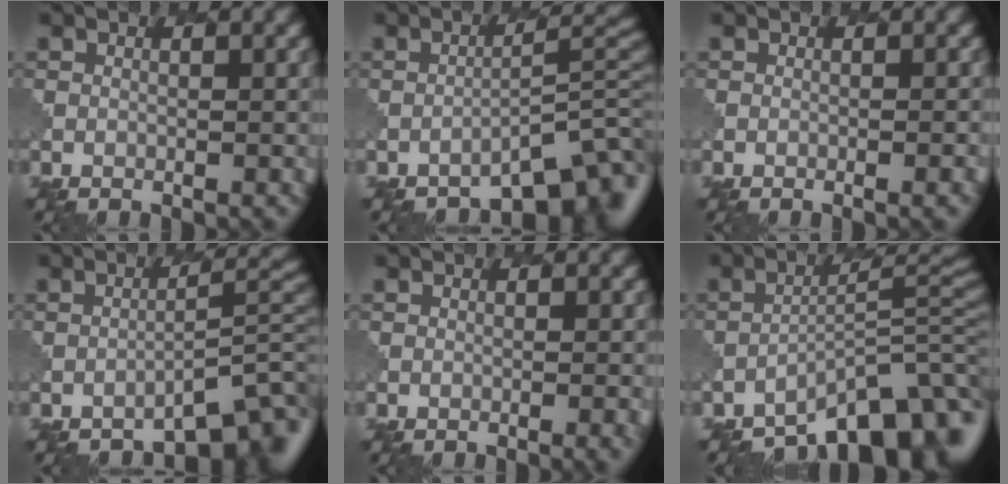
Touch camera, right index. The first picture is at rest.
{"total": 5.6, "force": [-4.5, 1.3, 3.0], "torque": [-0.031, 0.010, -0.070]}
{"total": 2.2, "force": [-0.6, 0.9, 1.9], "torque": [-0.006, 0.010, -0.013]}
{"total": 4.8, "force": [-4.0, 0.9, 2.5], "torque": [-0.027, 0.013, -0.060]}
{"total": 2.0, "force": [-0.8, 0.8, 1.7], "torque": [-0.006, 0.008, -0.011]}
{"total": 10.2, "force": [-8.2, 2.7, 5.5], "torque": [-0.066, 0.007, -0.135]}